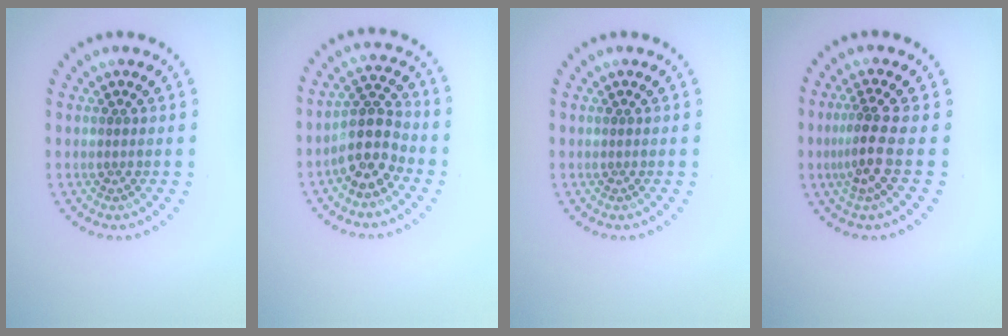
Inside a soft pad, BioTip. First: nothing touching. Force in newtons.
{"total": 4.7, "press": 4.2, "slide": 1.9}
{"total": 0.0}
{"total": 2.9, "press": 2.2, "slide": 1.9}